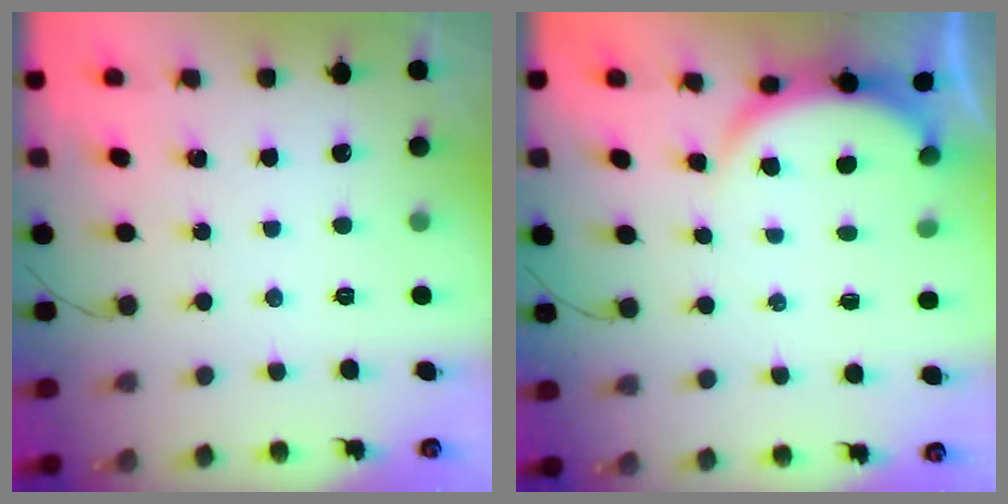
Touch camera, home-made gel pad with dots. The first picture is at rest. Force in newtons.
{"total": 3.6, "press": 3.6, "slide": 0.6}